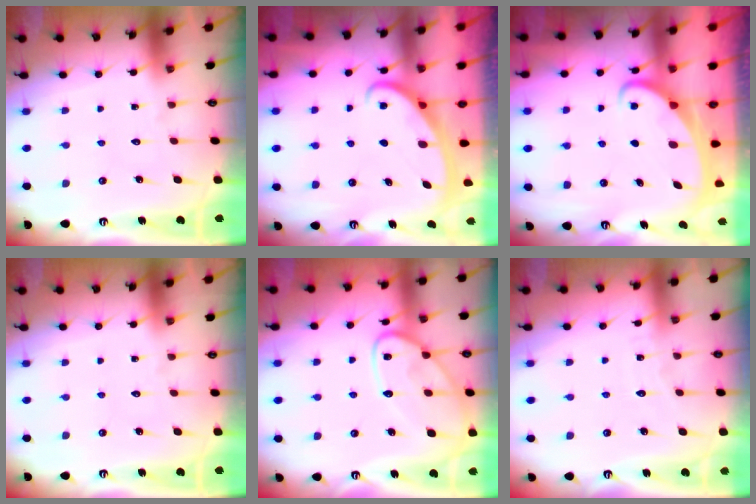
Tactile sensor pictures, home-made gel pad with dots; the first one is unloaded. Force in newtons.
{"total": 2.6, "press": 2.6, "slide": 0.4}
{"total": 2.2, "press": 2.2, "slide": 0.3}
{"total": 0.0}
{"total": 14.0, "press": 14.0, "slide": 1.0}
{"total": 2.9, "press": 2.9, "slide": 0.4}